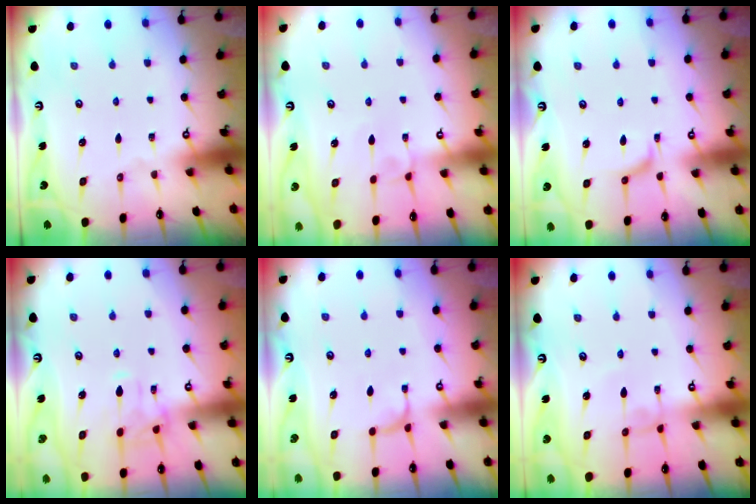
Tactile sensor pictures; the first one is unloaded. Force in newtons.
{"total": 2.4, "press": 2.4, "slide": 0.2}
{"total": 1.3, "press": 1.2, "slide": 0.5}
{"total": 2.8, "press": 2.5, "slide": 1.3}
{"total": 1.4, "press": 1.3, "slide": 0.5}
{"total": 2.9, "press": 2.9, "slide": 0.1}